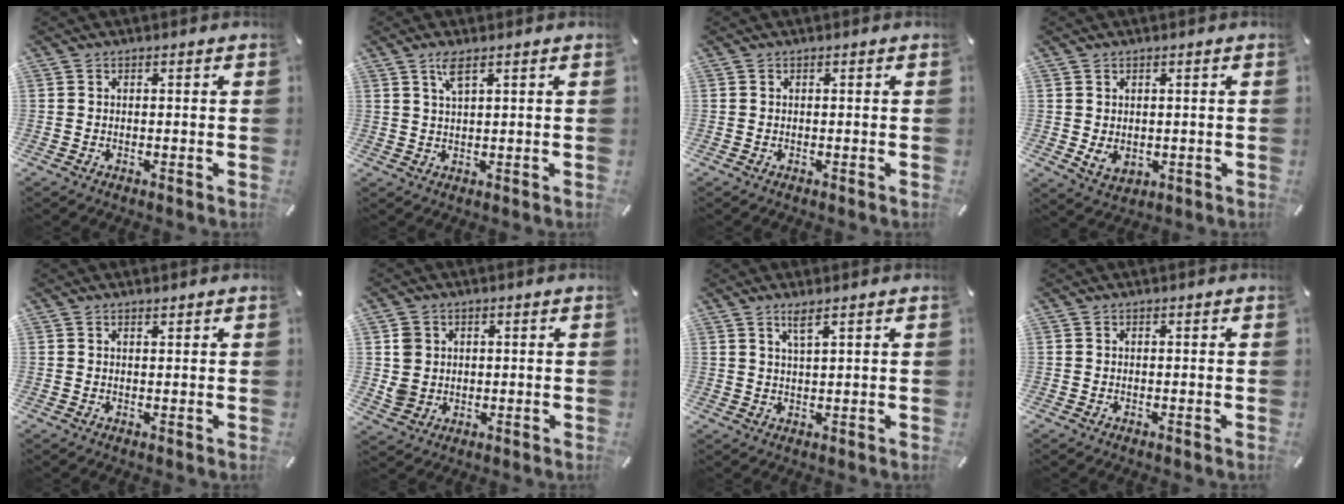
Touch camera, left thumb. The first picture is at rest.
{"total": 3.4, "force": [2.1, 0.5, 2.6], "torque": [-0.058, 0.002, 0.036]}
{"total": 0.0}
{"total": 3.5, "force": [0.6, 3.0, 1.8], "torque": [-0.025, -0.006, 0.010]}
{"total": 0.8, "force": [0.8, 0.2, 0.3], "torque": [-0.005, -0.001, 0.014]}
{"total": 5.2, "force": [0.8, 5.1, 1.1], "torque": [-0.022, 0.002, 0.014]}
{"total": 3.1, "force": [2.3, 0.1, 2.1], "torque": [-0.046, -0.001, 0.040]}
{"total": 0.0}